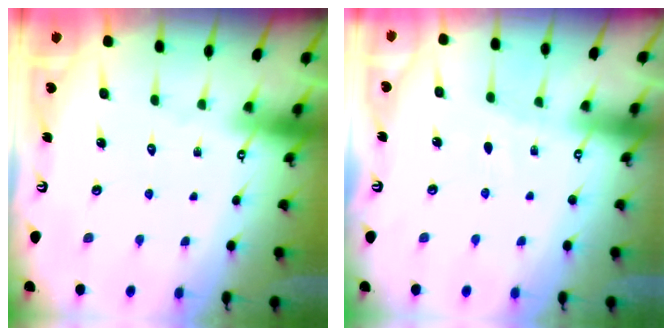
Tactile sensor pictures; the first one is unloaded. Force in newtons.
{"total": 2.4, "press": 2.4, "slide": 0.4}